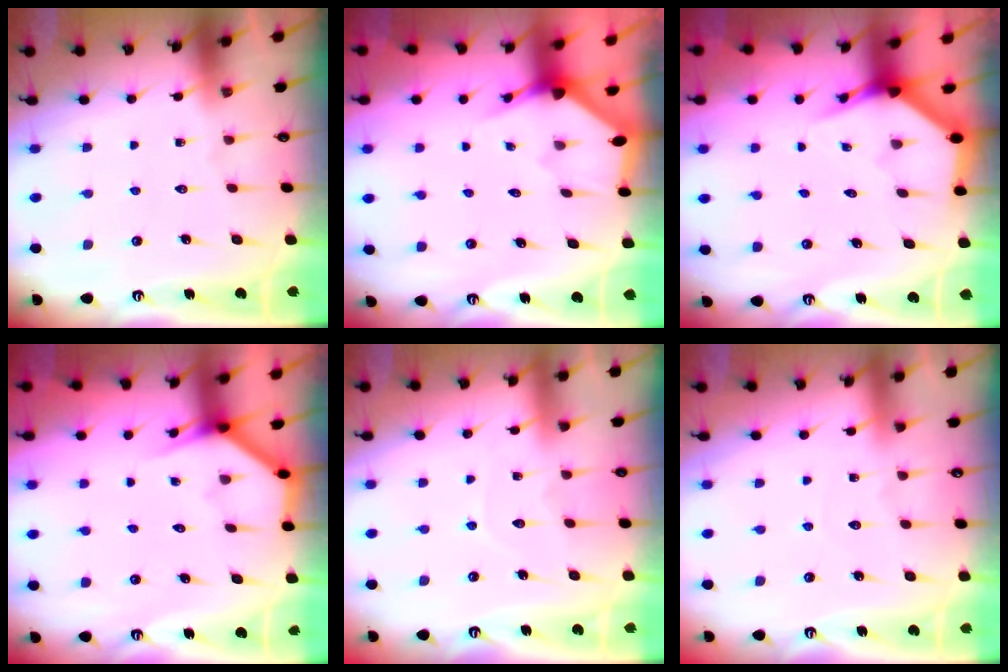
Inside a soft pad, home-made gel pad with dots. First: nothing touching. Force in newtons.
{"total": 2.6, "press": 2.6, "slide": 0.2}
{"total": 3.8, "press": 3.8, "slide": 0.2}
{"total": 3.8, "press": 3.8, "slide": 0.3}
{"total": 5.0, "press": 5.0, "slide": 0.2}
{"total": 2.8, "press": 2.8, "slide": 0.4}